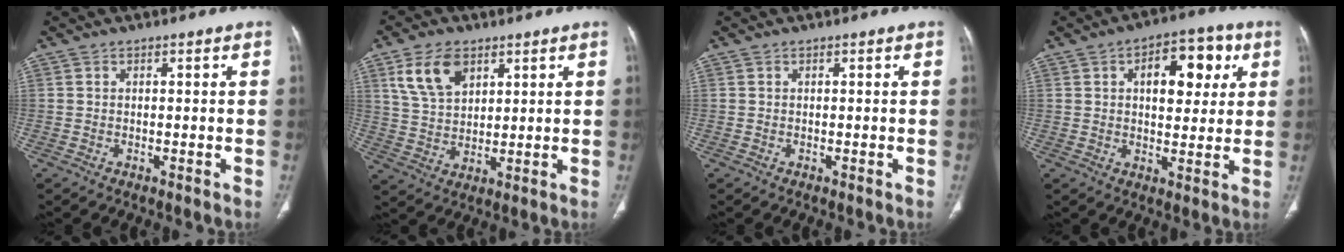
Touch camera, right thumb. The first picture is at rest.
{"total": 9.5, "force": [4.8, 5.8, 5.9], "torque": [-0.096, -0.015, 0.098]}
{"total": 0.0}
{"total": 11.8, "force": [3.7, 6.6, 9.1], "torque": [-0.086, 0.005, 0.048]}